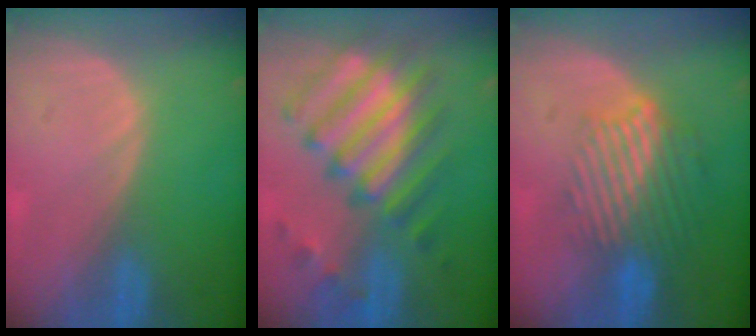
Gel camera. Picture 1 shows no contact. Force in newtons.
{"total": 10.7, "press": 10.2, "slide": 3.2}
{"total": 9.7, "press": 8.1, "slide": 5.3}